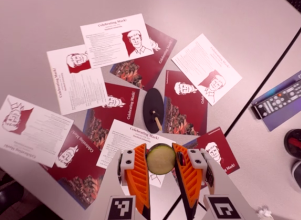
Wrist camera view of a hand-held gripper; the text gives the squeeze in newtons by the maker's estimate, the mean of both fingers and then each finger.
{"total": 12.9, "left": 13.4, "right": 12.4}